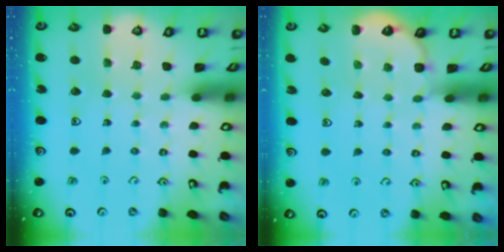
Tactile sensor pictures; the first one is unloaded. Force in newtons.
{"total": 3.0, "press": 2.6, "slide": 1.5}